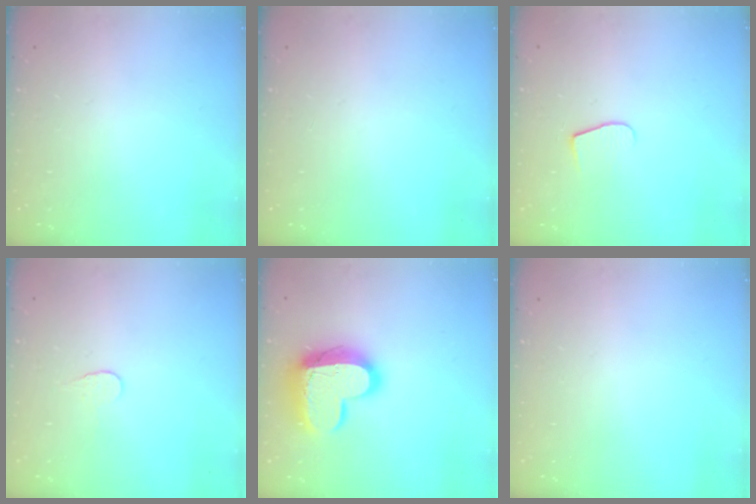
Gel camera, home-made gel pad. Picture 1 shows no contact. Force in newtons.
{"total": 0.0}
{"total": 7.5, "press": 7.5, "slide": 0.6}
{"total": 3.9, "press": 3.9, "slide": 0.4}
{"total": 15.7, "press": 15.7, "slide": 1.2}
{"total": 0.0}